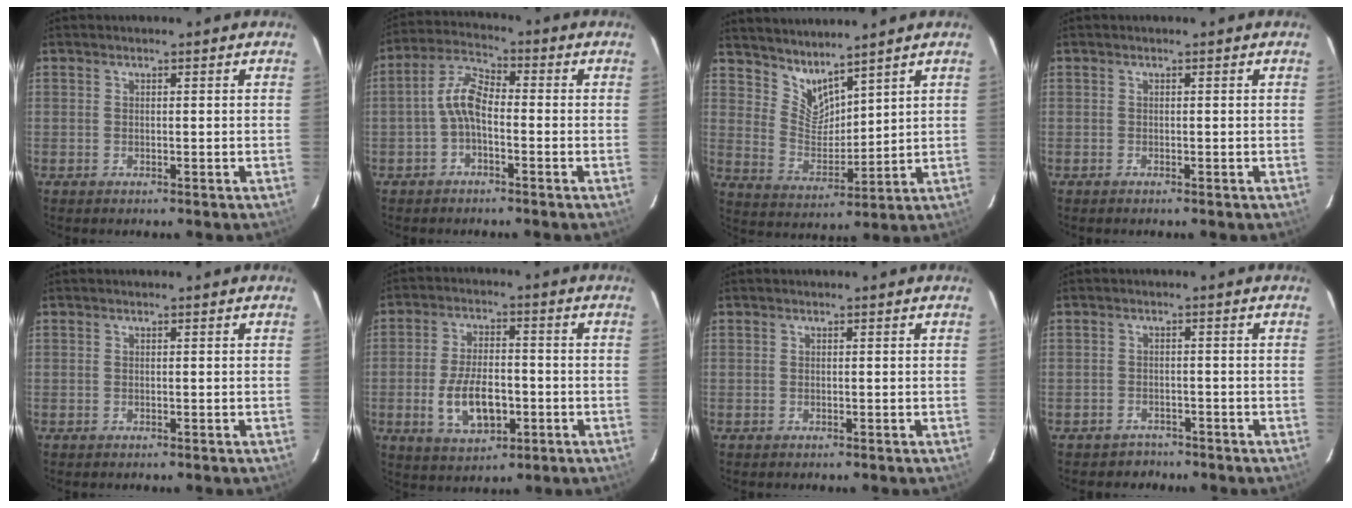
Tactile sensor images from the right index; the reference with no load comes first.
{"total": 5.8, "force": [-1.8, 2.6, 4.9], "torque": [-0.109, 0.021, -0.040]}
{"total": 7.5, "force": [6.7, 2.1, 2.7], "torque": [-0.047, -0.009, 0.138]}
{"total": 0.0}
{"total": 0.0}
{"total": 10.4, "force": [-2.9, 5.3, 8.5], "torque": [-0.172, -0.002, -0.041]}
{"total": 0.0}
{"total": 3.6, "force": [-2.8, 2.3, -0.1], "torque": [-0.009, 0.014, -0.042]}